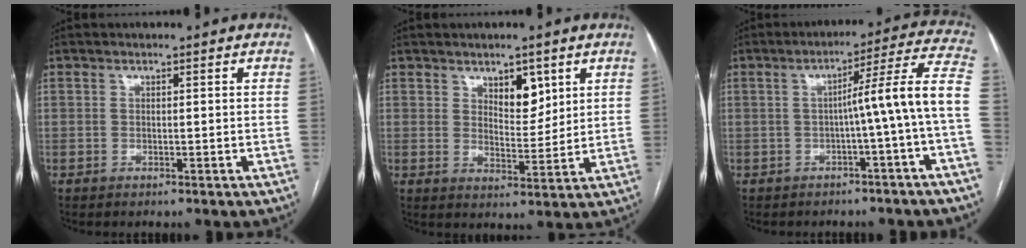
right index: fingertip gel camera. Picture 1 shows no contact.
{"total": 5.4, "force": [2.9, 2.5, 3.7], "torque": [-0.056, -0.003, 0.049]}
{"total": 9.9, "force": [-1.9, -1.8, 9.5], "torque": [-0.121, 0.026, -0.030]}